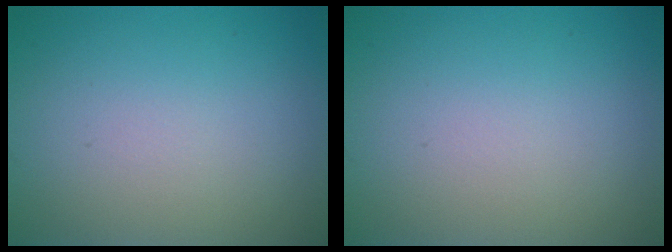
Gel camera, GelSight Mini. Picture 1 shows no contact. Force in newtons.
{"total": 0.0}